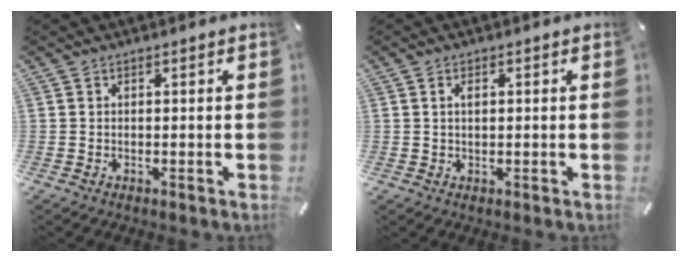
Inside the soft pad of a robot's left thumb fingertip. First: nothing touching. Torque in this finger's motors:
{"motor_torque": [-0.05, 0.04, -0.08, 0.02, -0.01]}